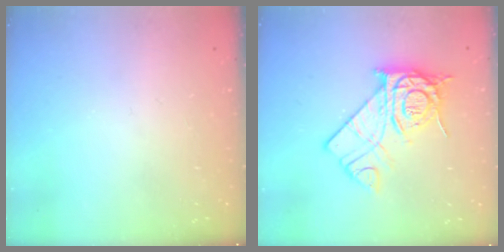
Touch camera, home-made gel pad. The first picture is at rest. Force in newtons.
{"total": 20.1, "press": 20.0, "slide": 1.8}